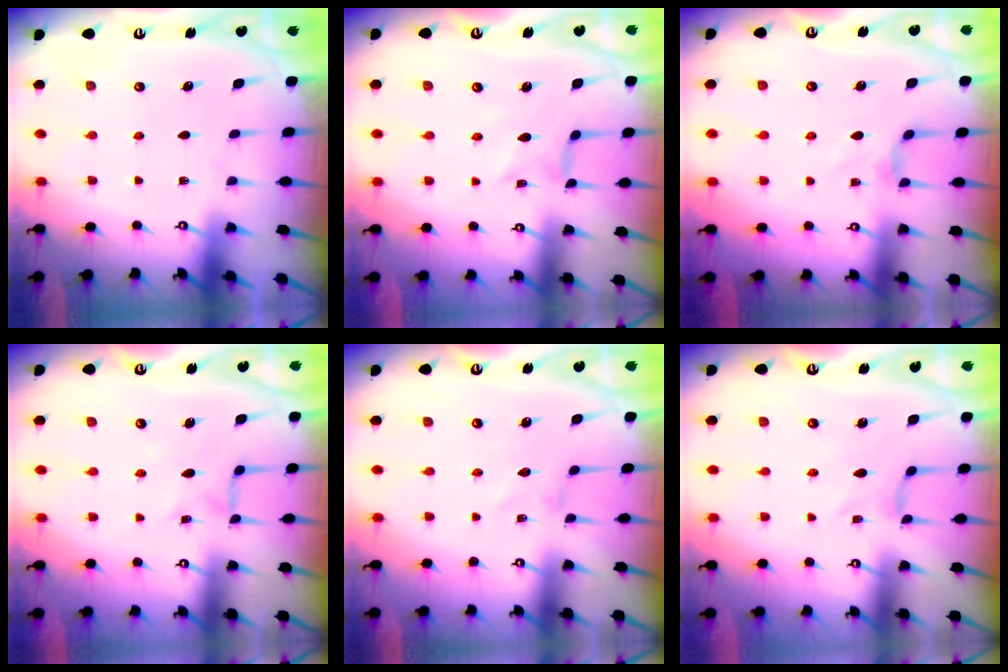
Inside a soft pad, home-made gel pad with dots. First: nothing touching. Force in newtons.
{"total": 0.5, "press": 0.5, "slide": 0.1}
{"total": 3.0, "press": 3.0, "slide": 0.3}
{"total": 1.9, "press": 1.9, "slide": 0.3}
{"total": 0.0}
{"total": 0.0}